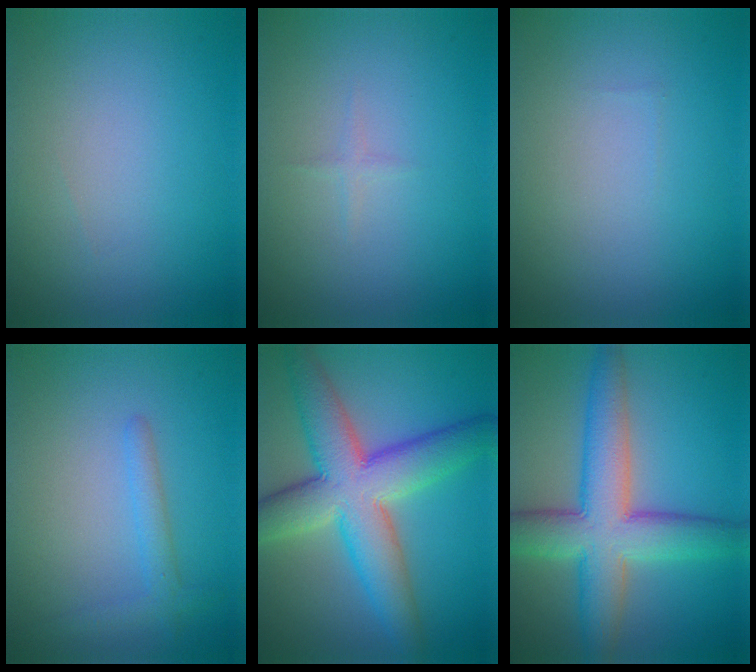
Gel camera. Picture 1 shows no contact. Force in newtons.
{"total": 0.6, "press": 0.6, "slide": 0.0}
{"total": 0.0}
{"total": 1.9, "press": 1.9, "slide": 0.1}
{"total": 9.6, "press": 9.6, "slide": 0.2}
{"total": 8.4, "press": 8.4, "slide": 0.4}